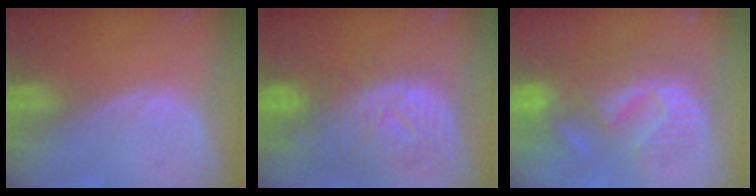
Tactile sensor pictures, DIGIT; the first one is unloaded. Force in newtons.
{"total": 11.5, "press": 9.9, "slide": 5.8}
{"total": 8.7, "press": 8.6, "slide": 1.5}